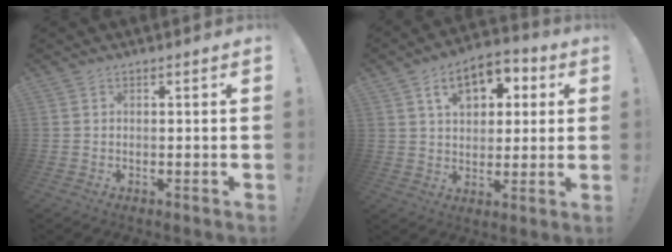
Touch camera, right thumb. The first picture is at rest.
{"total": 12.4, "force": [5.1, 8.4, 7.6], "torque": [-0.107, -0.013, 0.092]}